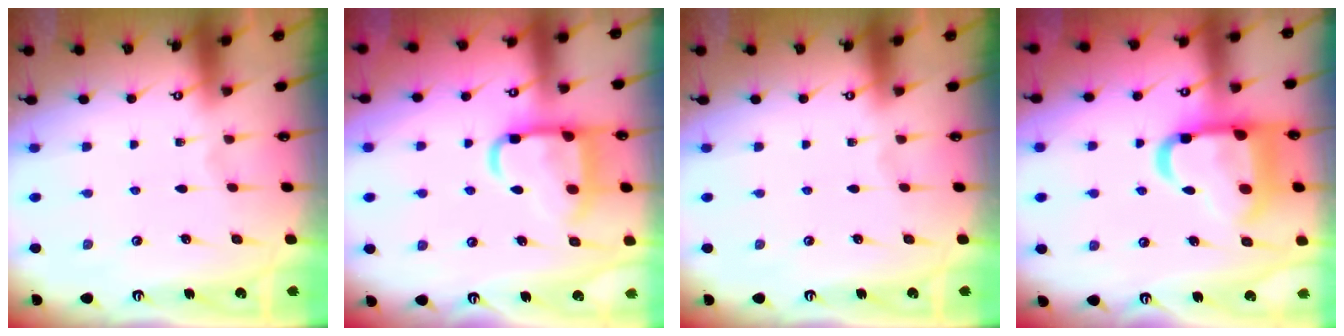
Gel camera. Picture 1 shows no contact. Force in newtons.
{"total": 13.5, "press": 13.4, "slide": 1.1}
{"total": 0.0}
{"total": 18.0, "press": 17.9, "slide": 1.7}